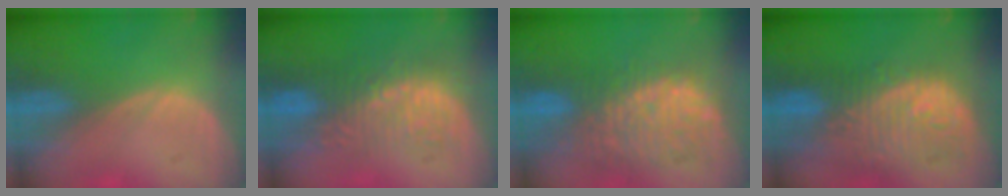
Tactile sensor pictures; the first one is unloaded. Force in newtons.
{"total": 9.3, "press": 8.7, "slide": 3.4}
{"total": 11.0, "press": 10.1, "slide": 4.3}
{"total": 12.0, "press": 10.7, "slide": 5.5}